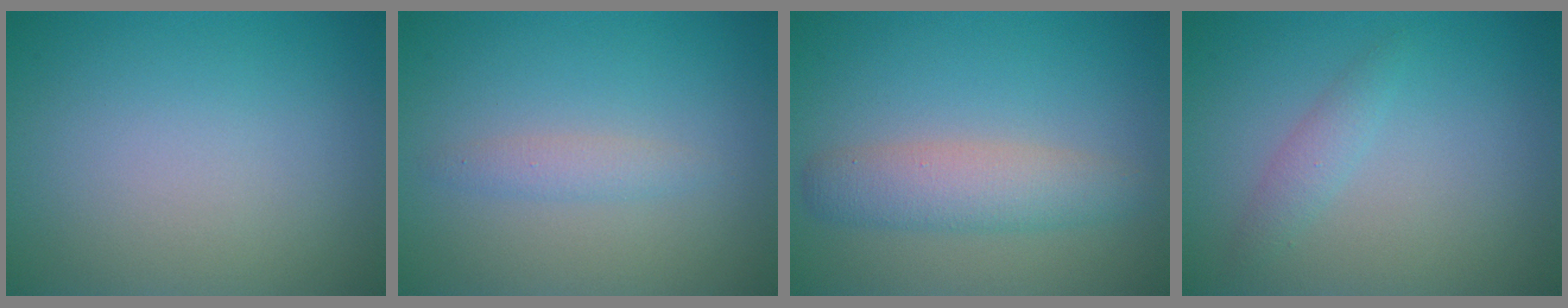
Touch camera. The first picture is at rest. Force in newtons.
{"total": 1.4, "press": 1.4, "slide": 0.0}
{"total": 3.6, "press": 3.6, "slide": 0.1}
{"total": 1.4, "press": 1.4, "slide": 0.0}